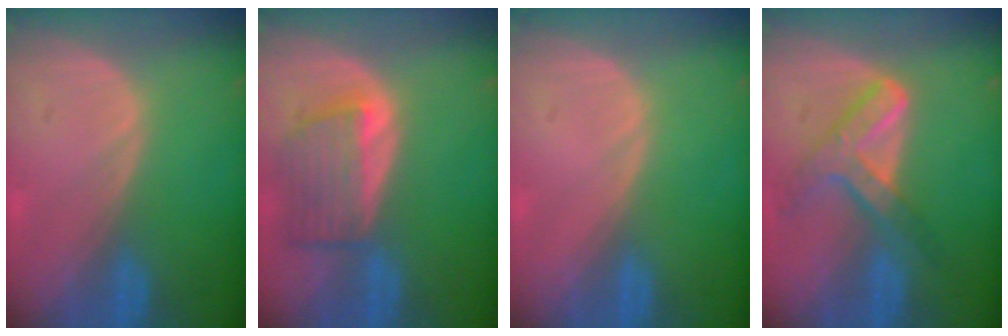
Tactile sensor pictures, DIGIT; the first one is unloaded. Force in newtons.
{"total": 6.4, "press": 6.3, "slide": 1.3}
{"total": 0.0}
{"total": 7.3, "press": 6.2, "slide": 3.8}